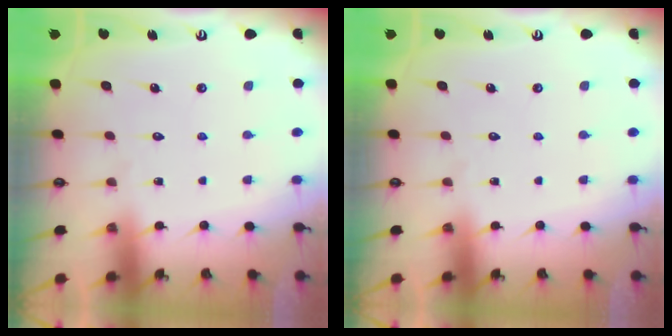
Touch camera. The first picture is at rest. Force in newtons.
{"total": 0.0}